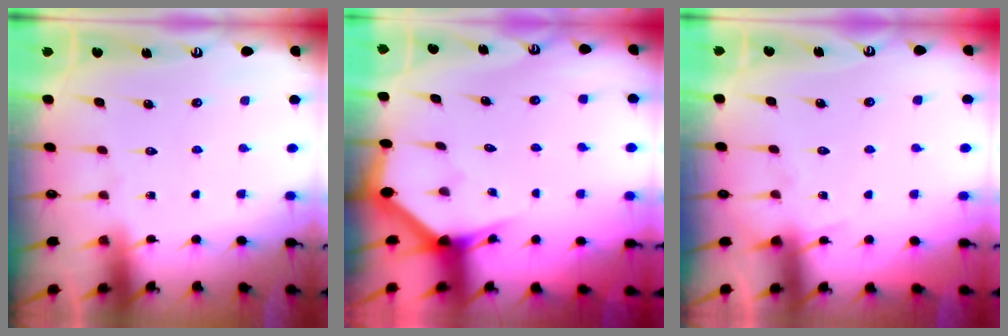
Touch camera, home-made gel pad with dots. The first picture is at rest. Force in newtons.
{"total": 2.9, "press": 2.9, "slide": 0.1}
{"total": 6.4, "press": 6.4, "slide": 0.8}